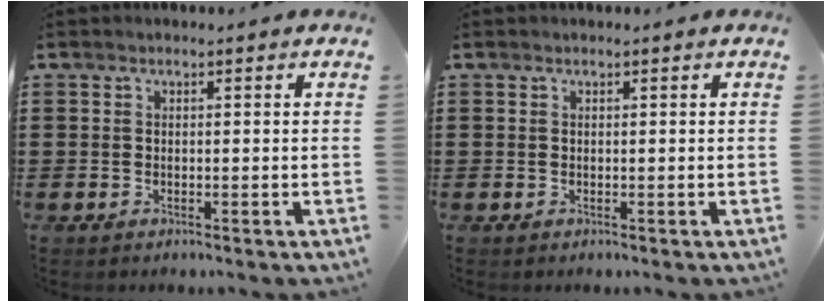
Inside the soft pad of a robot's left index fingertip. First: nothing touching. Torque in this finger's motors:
{"motor_torque": [-0.01, -0.01, 0.00, 0.01]}